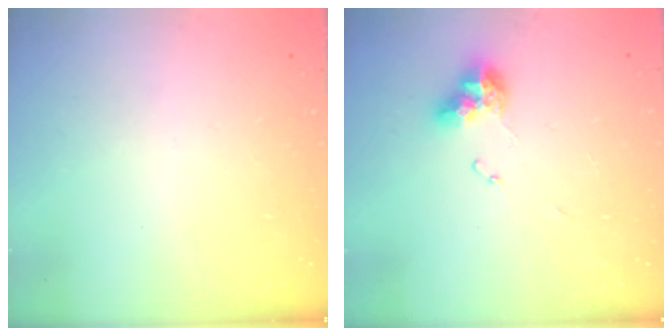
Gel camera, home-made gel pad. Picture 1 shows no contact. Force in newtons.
{"total": 9.1, "press": 9.0, "slide": 1.1}